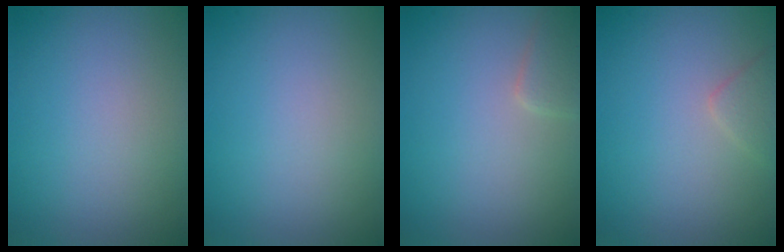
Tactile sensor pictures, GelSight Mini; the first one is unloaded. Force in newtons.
{"total": 0.0}
{"total": 1.7, "press": 1.7, "slide": 0.1}
{"total": 1.3, "press": 1.3, "slide": 0.0}